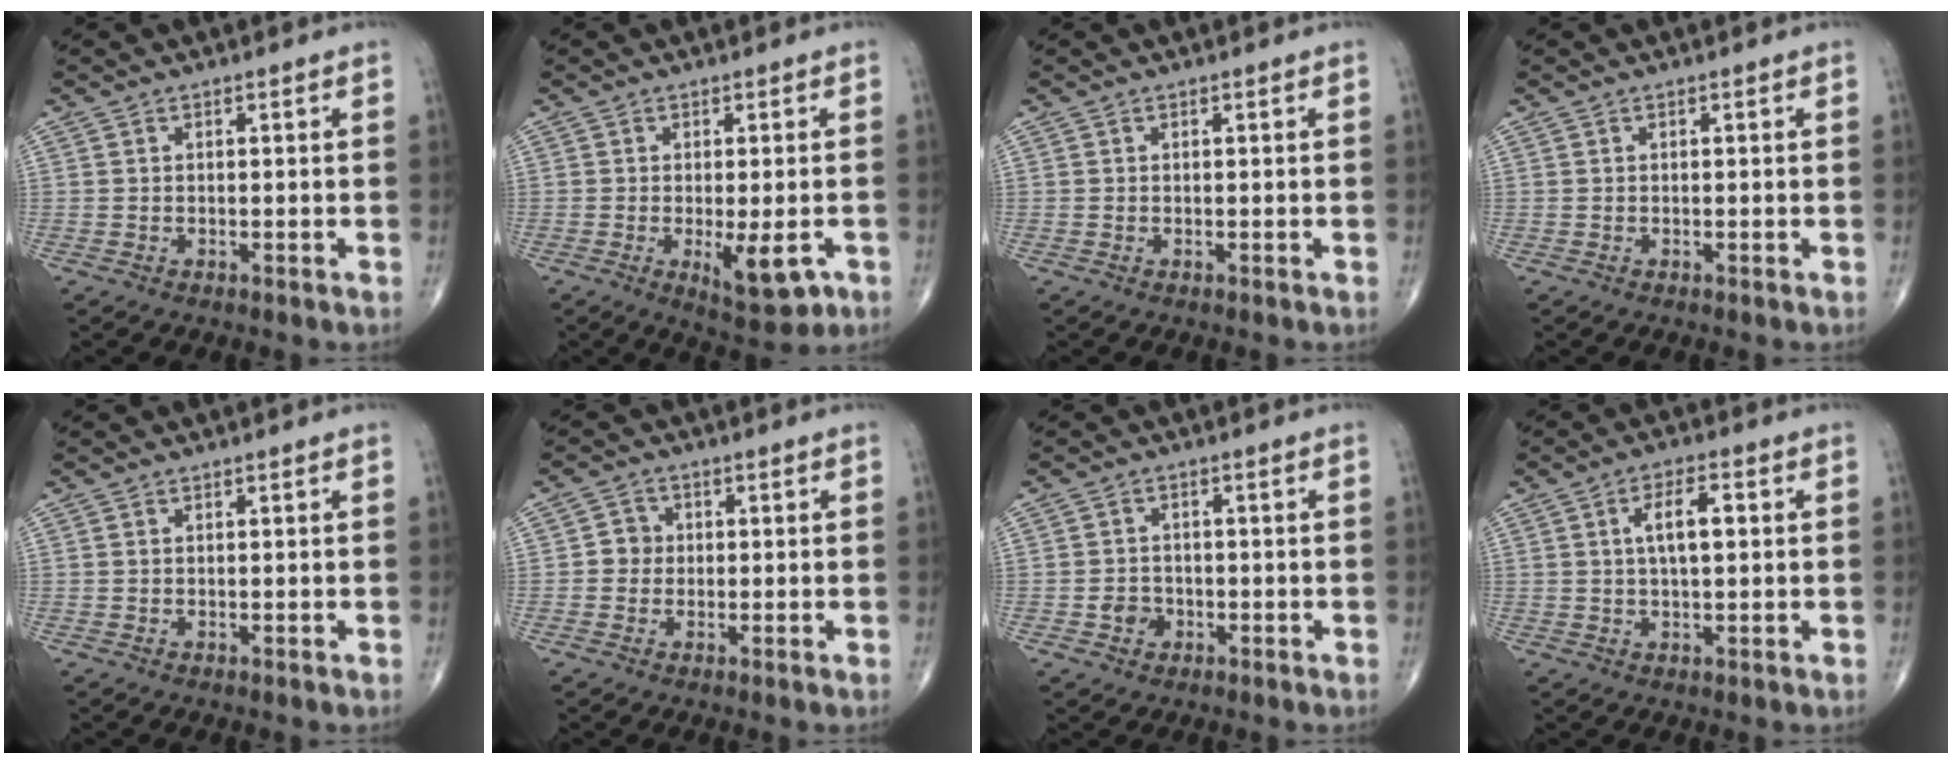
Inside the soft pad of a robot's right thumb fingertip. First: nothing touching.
{"total": 7.1, "force": [-1.9, 2.5, 6.3], "torque": [-0.087, -0.018, -0.020]}
{"total": 0.0}
{"total": 0.0}
{"total": 0.0}
{"total": 4.0, "force": [0.0, 3.8, 1.2], "torque": [0.006, 0.009, -0.008]}
{"total": 3.1, "force": [-1.1, 2.7, 1.2], "torque": [-0.001, 0.009, -0.019]}
{"total": 6.1, "force": [1.1, 2.5, 5.5], "torque": [-0.091, 0.005, 0.016]}